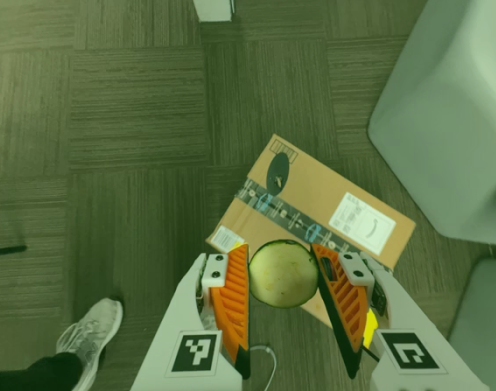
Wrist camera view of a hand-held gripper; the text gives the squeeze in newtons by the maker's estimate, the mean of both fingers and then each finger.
{"total": 7.3, "left": 7.5, "right": 7.0}